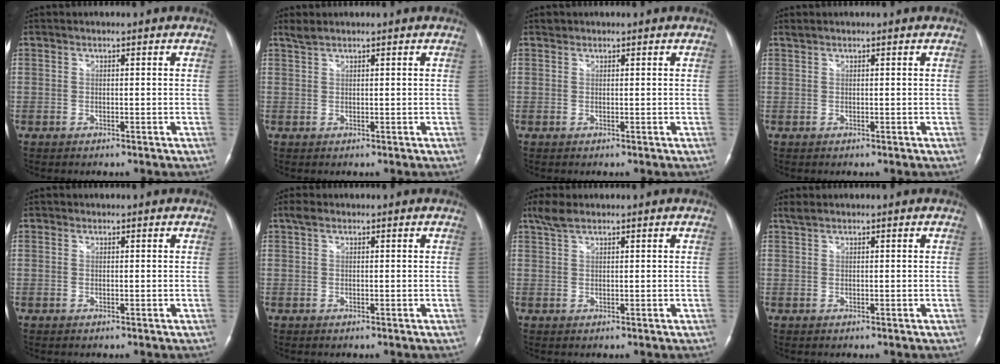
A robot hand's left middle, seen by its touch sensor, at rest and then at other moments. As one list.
[{"total": 1.3, "force": [1.2, -0.1, 0.4], "torque": [-0.013, 0.010, 0.030]}, {"total": 0.6, "force": [0.6, 0.2, 0.0], "torque": [-0.002, 0.003, 0.009]}, {"total": 0.5, "force": [0.5, -0.1, 0.1], "torque": [-0.008, 0.009, 0.015]}, {"total": 0.0}, {"total": 1.4, "force": [0.9, 0.6, 0.8], "torque": [-0.020, 0.019, 0.018]}, {"total": 2.9, "force": [2.2, 0.7, 1.7], "torque": [-0.043, 0.014, 0.048]}, {"total": 1.1, "force": [1.0, 0.1, 0.5], "torque": [-0.015, 0.012, 0.025]}]